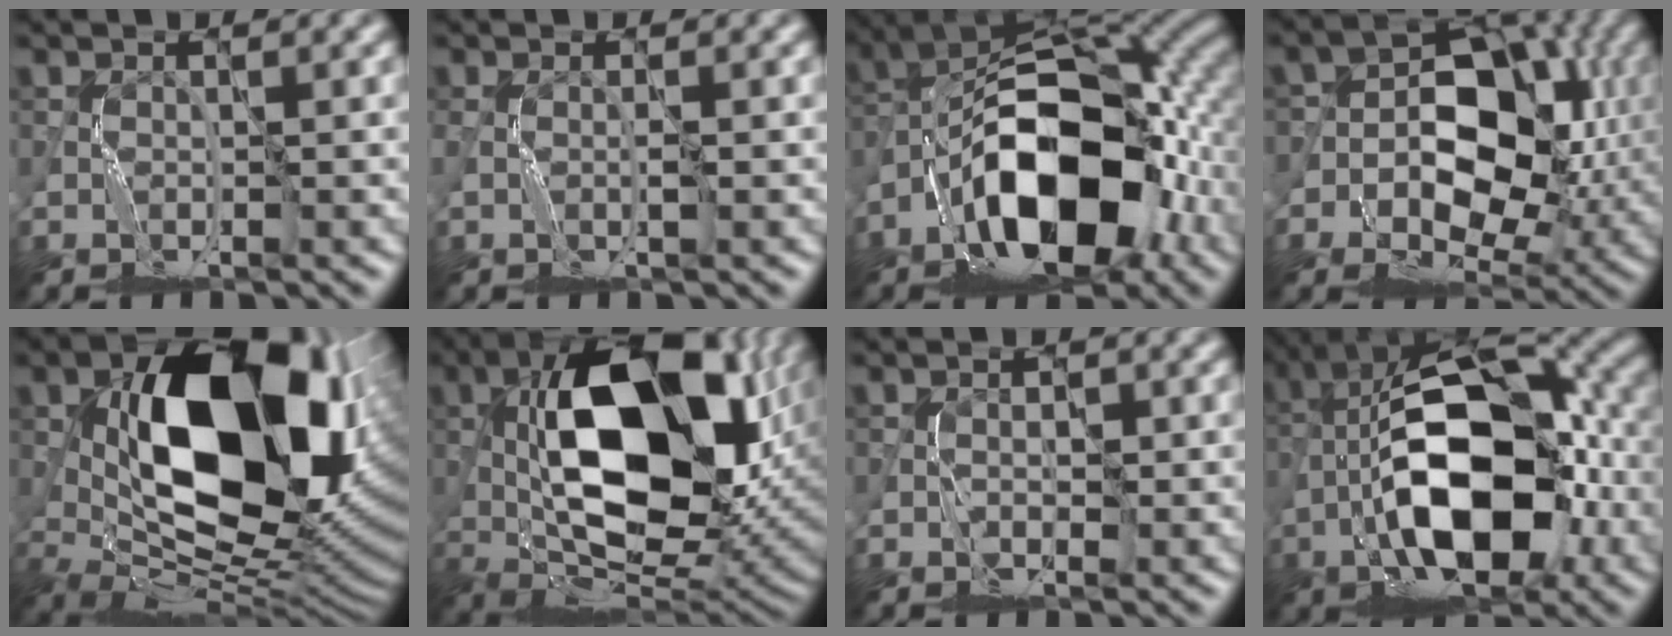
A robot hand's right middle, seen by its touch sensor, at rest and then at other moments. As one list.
[{"total": 1.1, "force": [0.1, 0.2, 1.1], "torque": [-0.031, 0.001, 0.002]}, {"total": 13.7, "force": [-5.5, 7.0, 10.4], "torque": [-0.165, 0.002, -0.104]}, {"total": 11.5, "force": [-1.3, 7.8, 8.4], "torque": [-0.105, 0.011, -0.026]}, {"total": 17.2, "force": [3.6, 10.1, 13.4], "torque": [-0.197, -0.012, 0.068]}, {"total": 16.3, "force": [2.3, 8.4, 13.8], "torque": [-0.230, 0.012, 0.033]}, {"total": 0.9, "force": [-0.1, 0.5, 0.7], "torque": [-0.009, 0.001, -0.002]}, {"total": 13.5, "force": [-2.7, 6.7, 11.4], "torque": [-0.194, 0.016, -0.059]}]